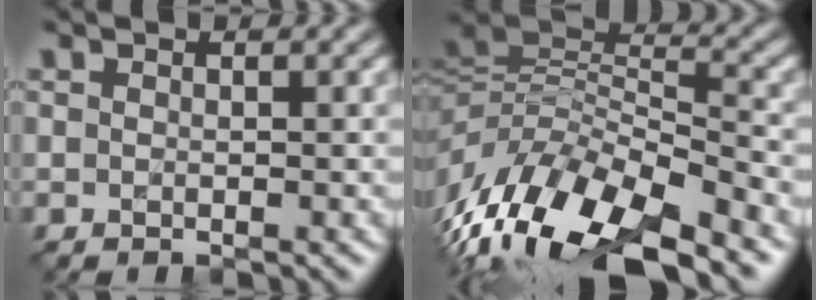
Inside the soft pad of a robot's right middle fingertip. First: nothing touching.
{"total": 13.1, "force": [-7.0, 5.2, 9.9], "torque": [-0.196, 0.005, -0.123]}